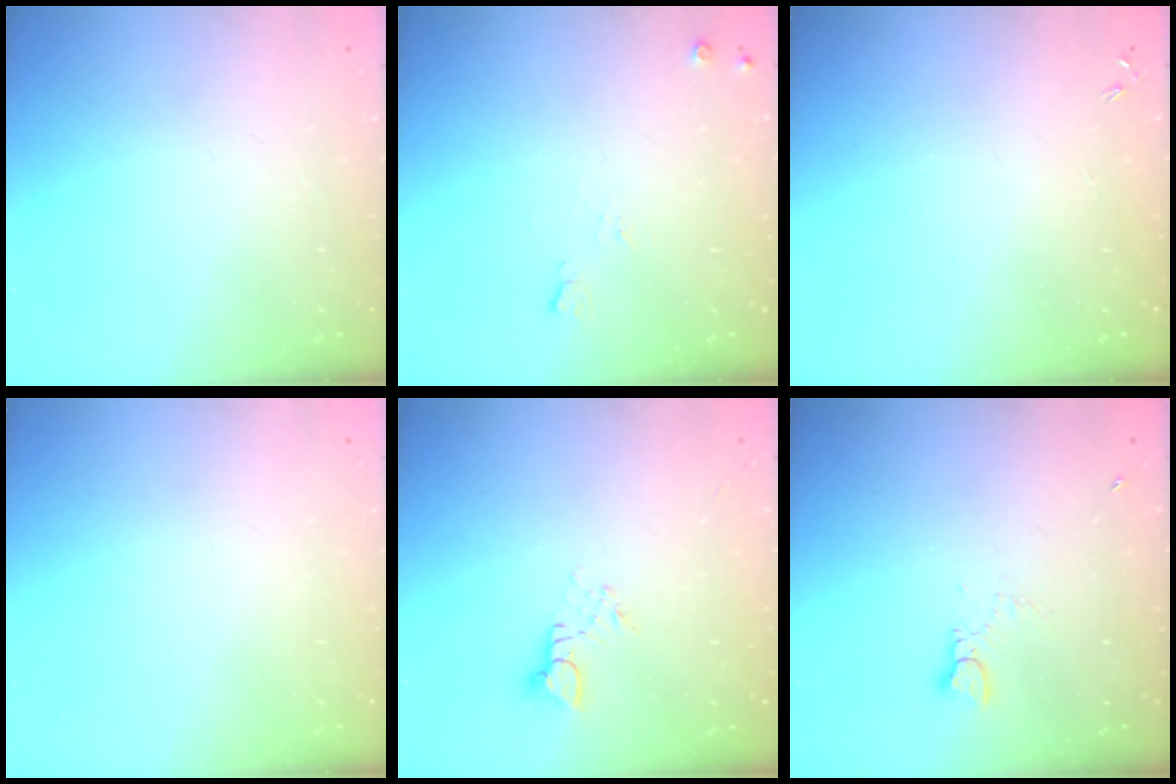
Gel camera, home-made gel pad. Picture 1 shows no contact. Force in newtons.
{"total": 5.2, "press": 5.1, "slide": 1.1}
{"total": 0.0}
{"total": 0.0}
{"total": 2.7, "press": 2.7, "slide": 0.3}
{"total": 1.5, "press": 1.4, "slide": 0.2}